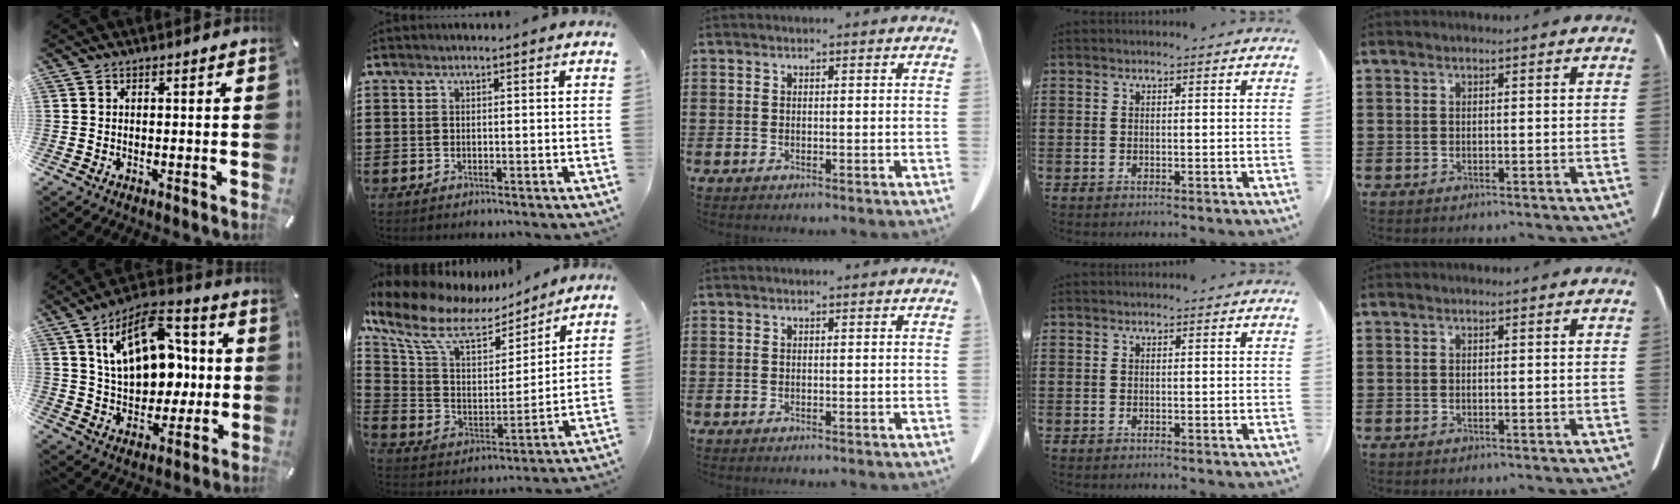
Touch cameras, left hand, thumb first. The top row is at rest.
{"thumb": {"total": 18.1, "force": [5.1, 12.2, 12.5], "torque": [-0.212, -0.013, 0.091]}, "index": {"total": 10.7, "force": [7.2, 4.5, 6.4], "torque": [-0.154, -0.030, 0.123]}}